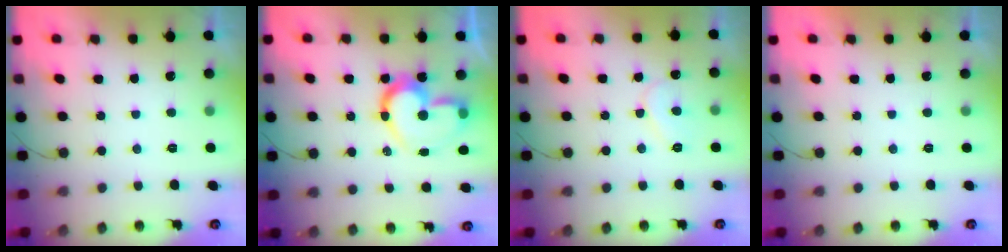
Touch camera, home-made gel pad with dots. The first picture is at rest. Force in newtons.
{"total": 16.2, "press": 16.1, "slide": 1.5}
{"total": 6.5, "press": 6.5, "slide": 0.5}
{"total": 1.9, "press": 1.9, "slide": 0.0}